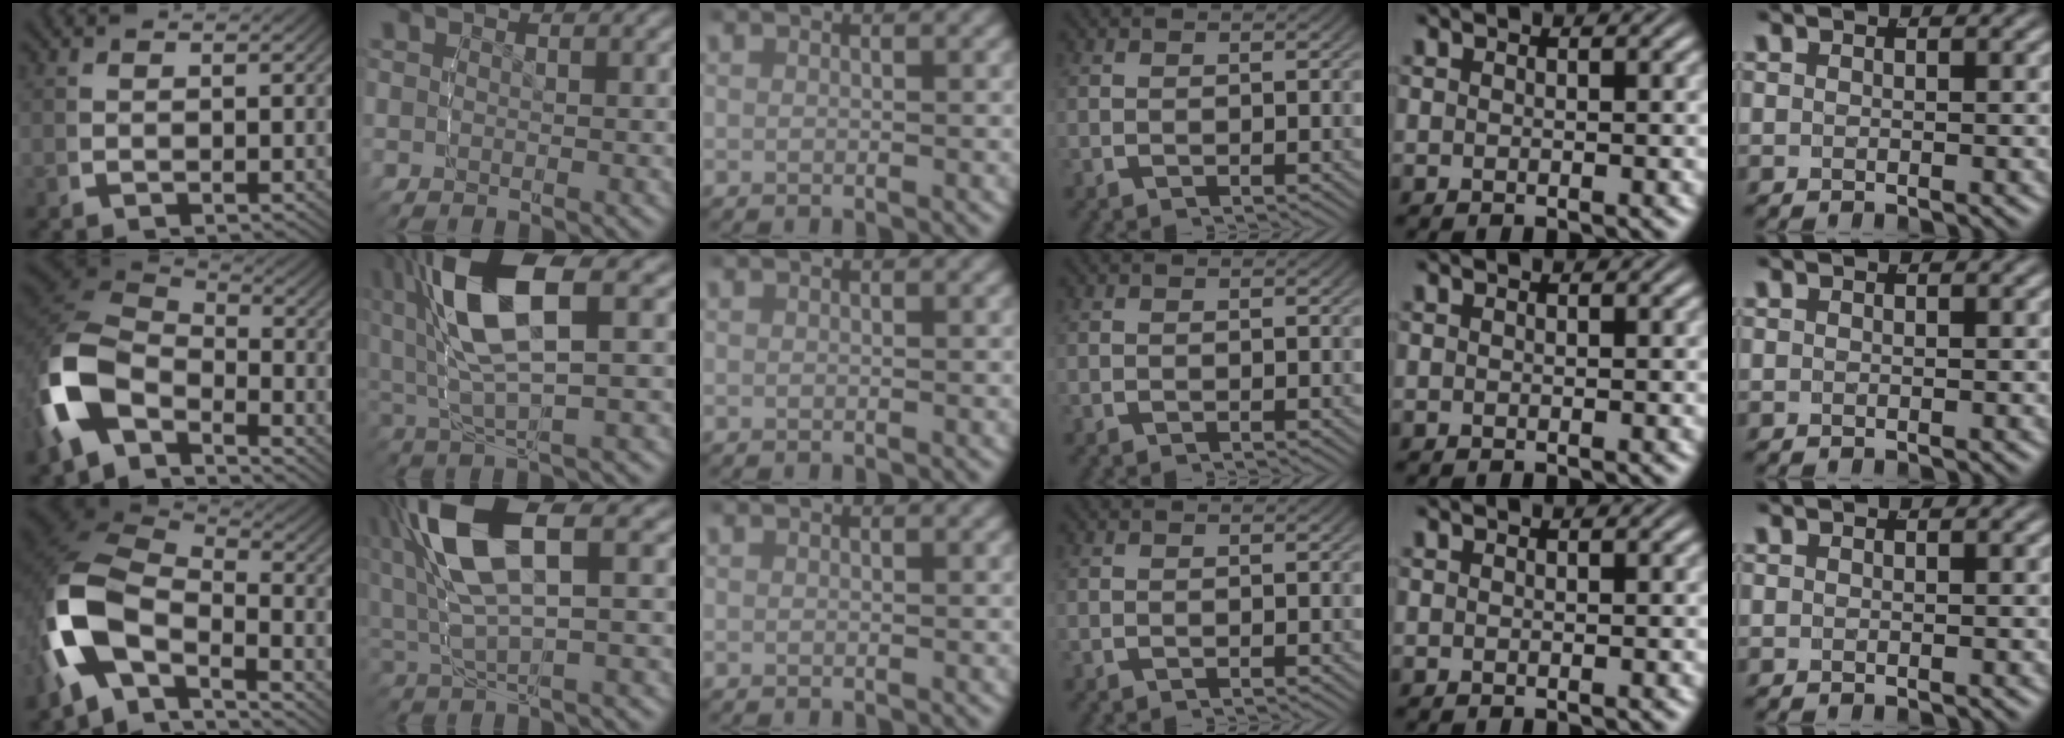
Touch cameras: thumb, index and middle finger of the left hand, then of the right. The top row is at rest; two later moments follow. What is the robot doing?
{"motion": "lift_and_place", "object": "markers"}